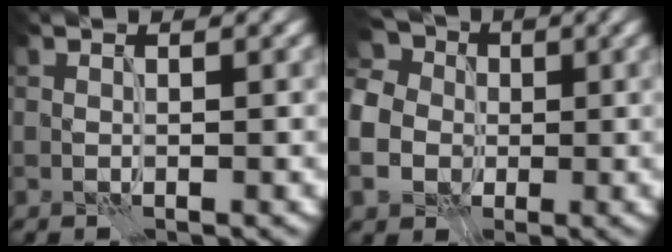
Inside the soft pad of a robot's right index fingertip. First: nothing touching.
{"total": 10.1, "force": [-0.4, 8.9, 4.8], "torque": [-0.120, 0.005, -0.039]}